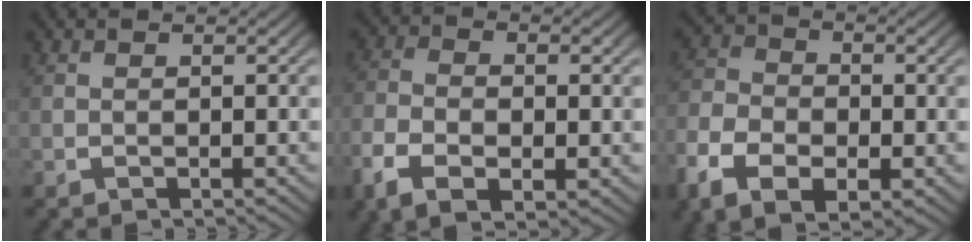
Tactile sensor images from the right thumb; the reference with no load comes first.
{"total": 4.6, "force": [-1.5, 2.6, 3.5], "torque": [-0.081, -0.011, -0.021]}
{"total": 6.4, "force": [-1.8, 4.6, 4.1], "torque": [-0.092, -0.018, -0.025]}